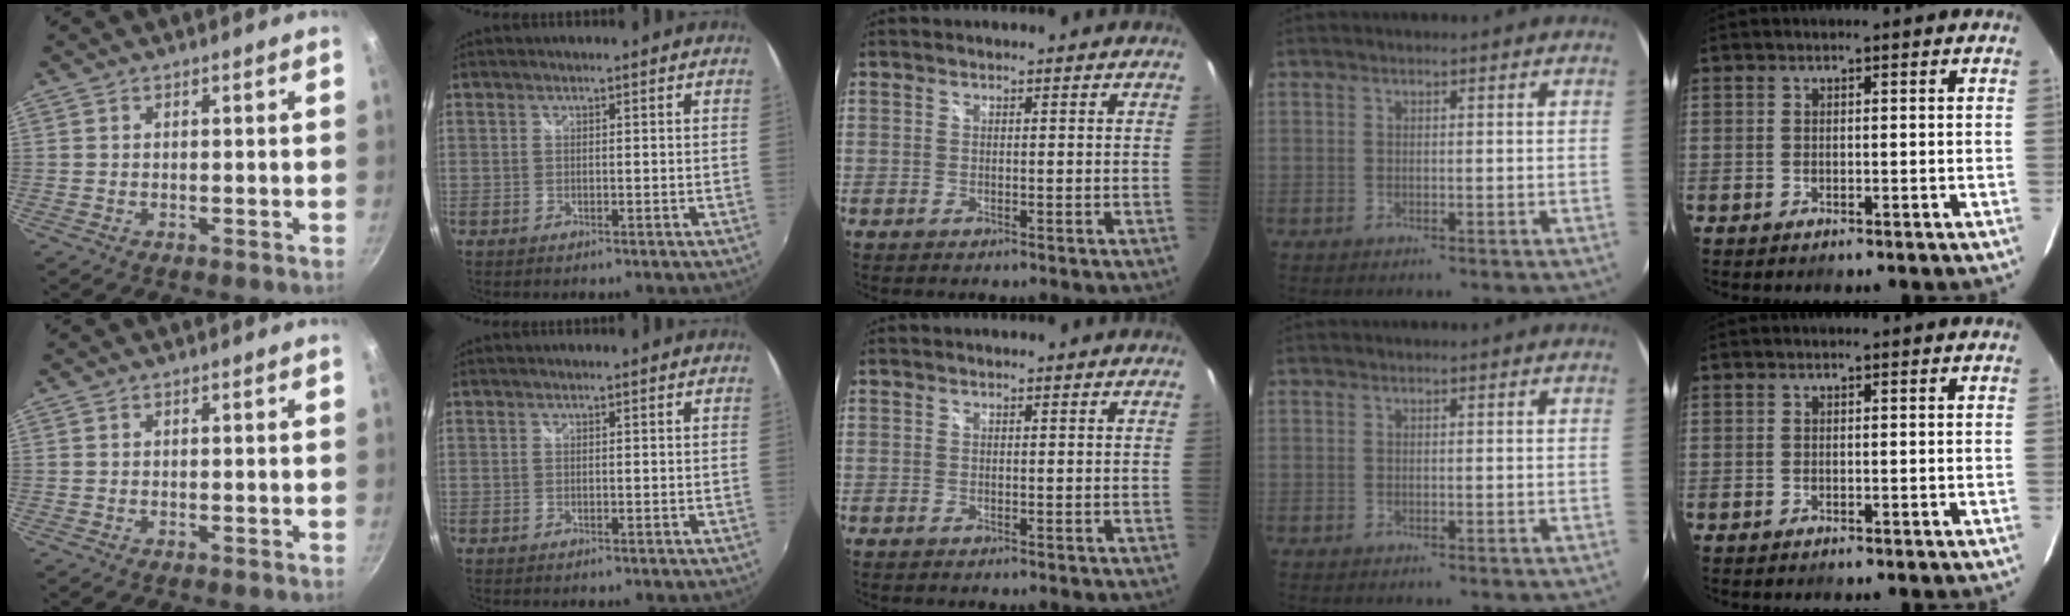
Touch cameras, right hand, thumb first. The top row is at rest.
{}